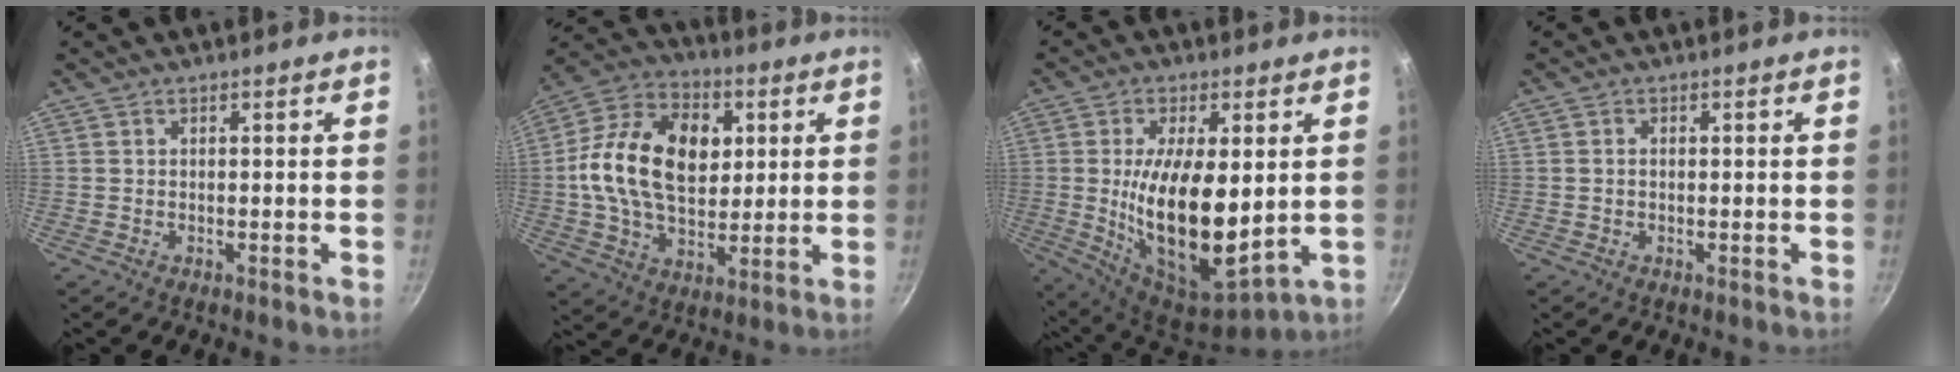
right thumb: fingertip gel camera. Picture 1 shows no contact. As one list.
[{"total": 20.3, "force": [3.1, 13.5, 14.8], "torque": [-0.234, 0.014, 0.040]}, {"total": 19.2, "force": [0.3, 8.4, 17.3], "torque": [-0.293, -0.023, 0.019]}, {"total": 0.9, "force": [0.0, 0.7, 0.6], "torque": [-0.011, 0.004, -0.001]}]